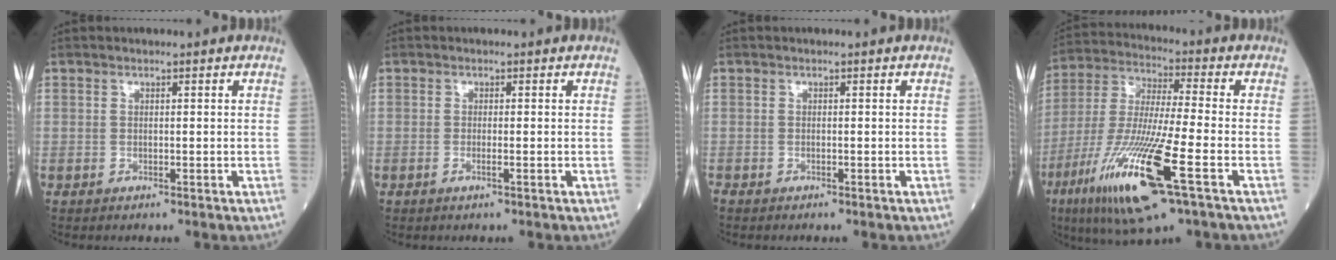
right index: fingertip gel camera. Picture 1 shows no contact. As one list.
[{"total": 0.9, "force": [-0.4, -0.1, 0.8], "torque": [-0.016, -0.001, -0.007]}, {"total": 0.9, "force": [-0.8, 0.1, 0.3], "torque": [-0.007, -0.002, -0.013]}, {"total": 18.7, "force": [-8.2, 1.5, 16.7], "torque": [-0.366, -0.040, -0.152]}]